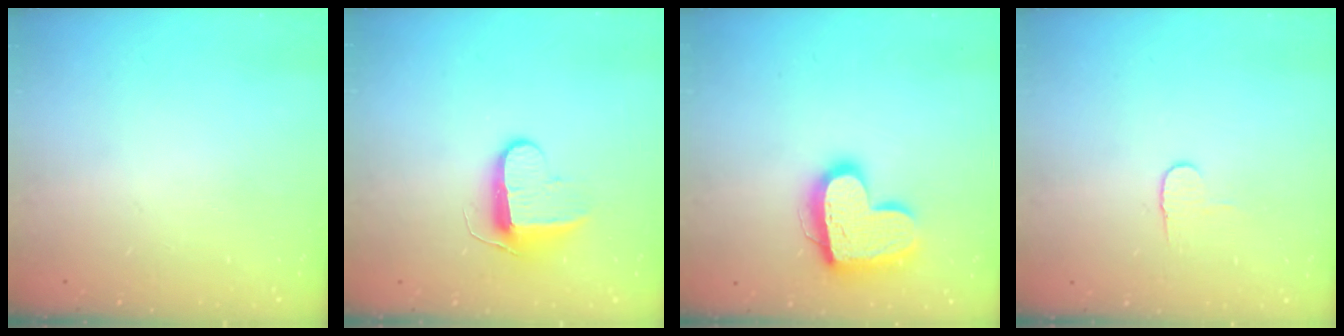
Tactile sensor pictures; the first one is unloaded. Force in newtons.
{"total": 9.5, "press": 9.5, "slide": 0.6}
{"total": 17.5, "press": 17.4, "slide": 1.6}
{"total": 5.4, "press": 5.4, "slide": 0.5}